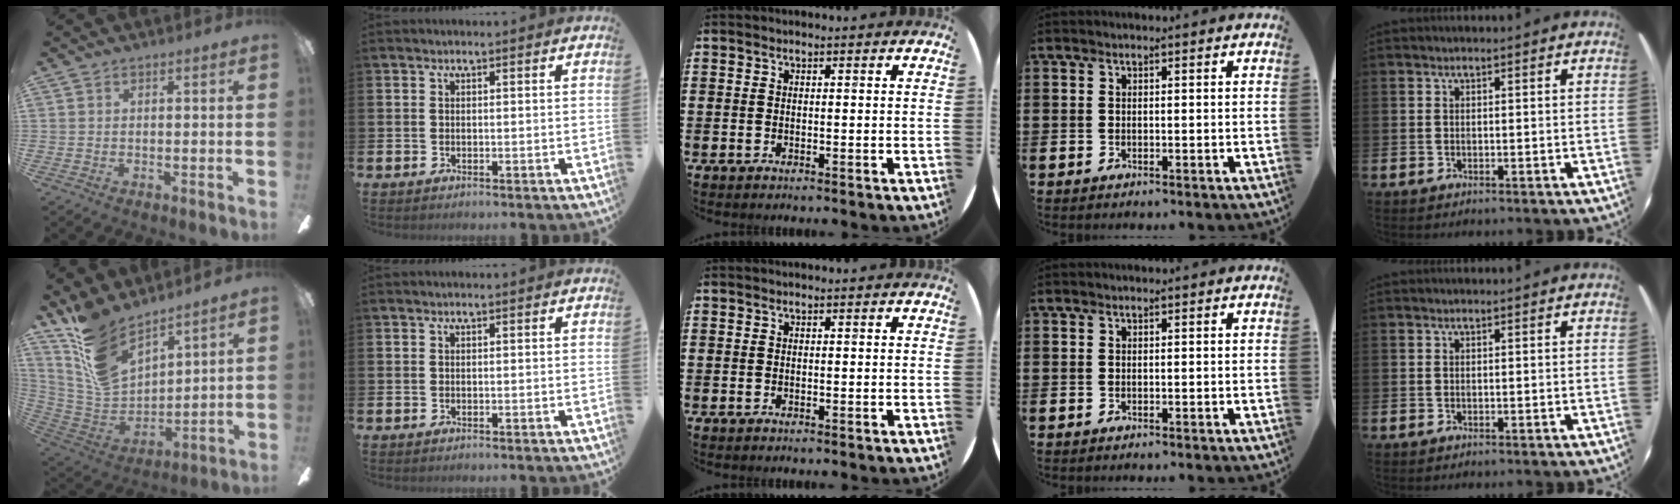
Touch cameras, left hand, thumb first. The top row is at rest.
{"thumb": {"total": 15.4, "force": [11.6, 6.7, 7.6], "torque": [-0.194, -0.075, 0.220]}}